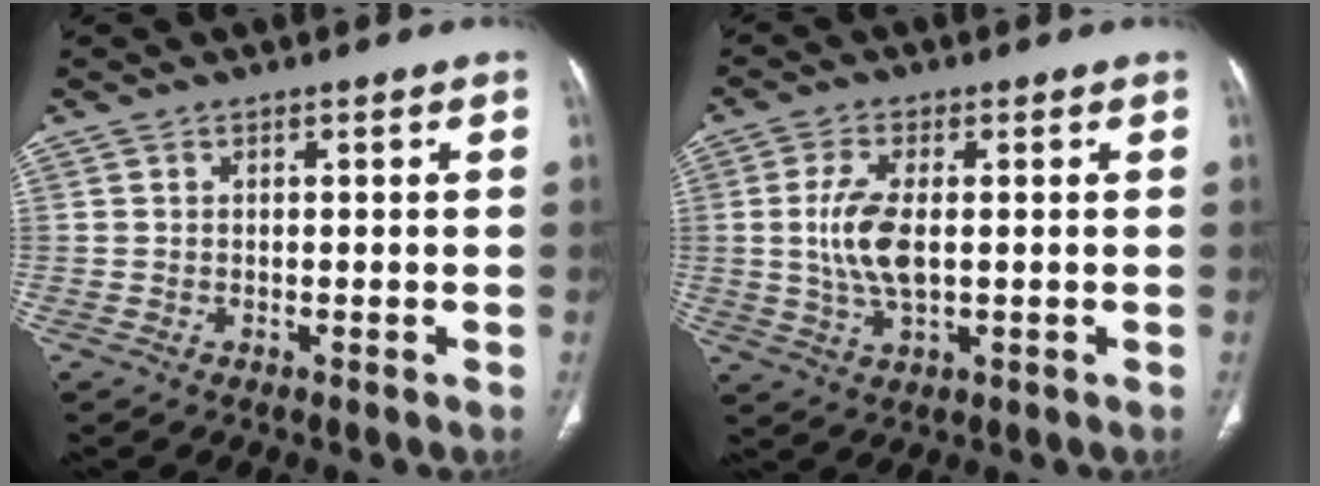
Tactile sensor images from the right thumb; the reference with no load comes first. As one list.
[{"total": 8.2, "force": [0.3, 3.6, 7.4], "torque": [-0.165, -0.005, 0.006]}]